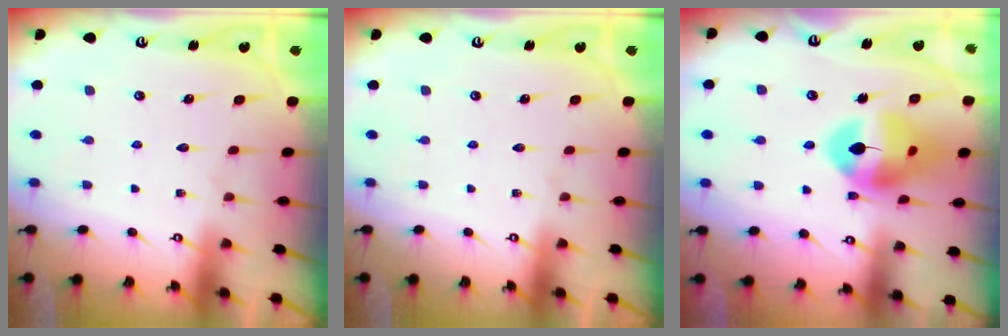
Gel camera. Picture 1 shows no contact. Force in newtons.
{"total": 0.0}
{"total": 16.5, "press": 16.4, "slide": 1.9}